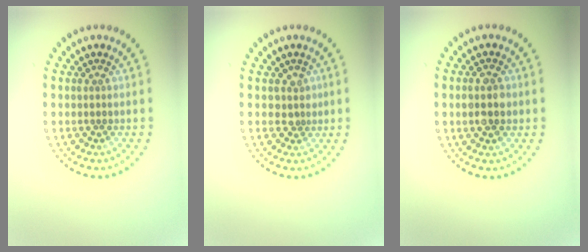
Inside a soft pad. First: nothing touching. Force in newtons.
{"total": 1.4, "press": 1.0, "slide": 1.0}
{"total": 2.7, "press": 2.7, "slide": 0.1}